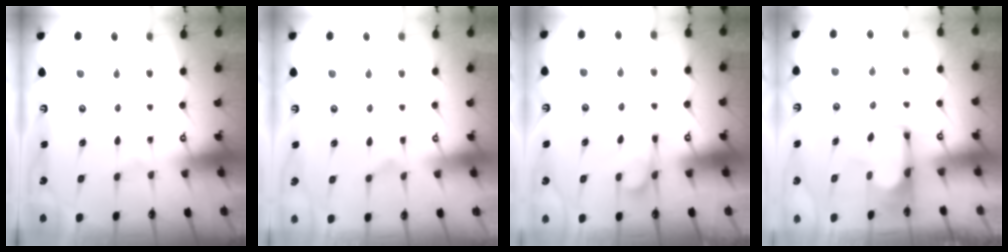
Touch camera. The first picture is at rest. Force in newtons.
{"total": 1.3, "press": 0.7, "slide": 1.1}
{"total": 3.2, "press": 3.1, "slide": 0.9}
{"total": 3.8, "press": 3.7, "slide": 0.4}